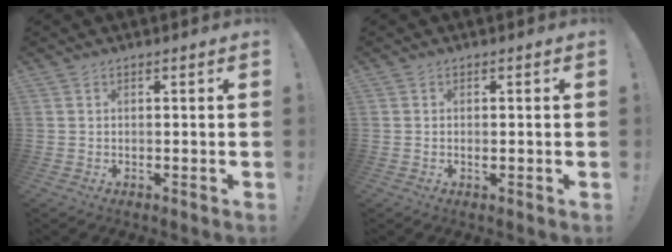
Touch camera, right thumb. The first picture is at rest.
{"total": 0.7, "force": [0.0, 0.3, 0.7], "torque": [-0.004, -0.003, -0.002]}